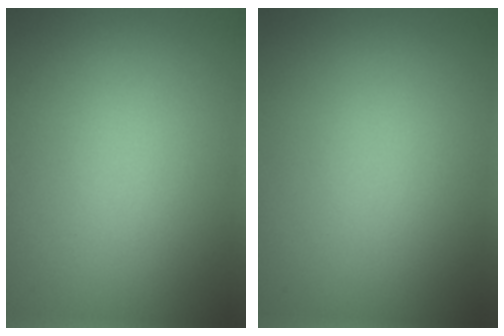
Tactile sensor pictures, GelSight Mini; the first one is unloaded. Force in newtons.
{"total": 0.0}